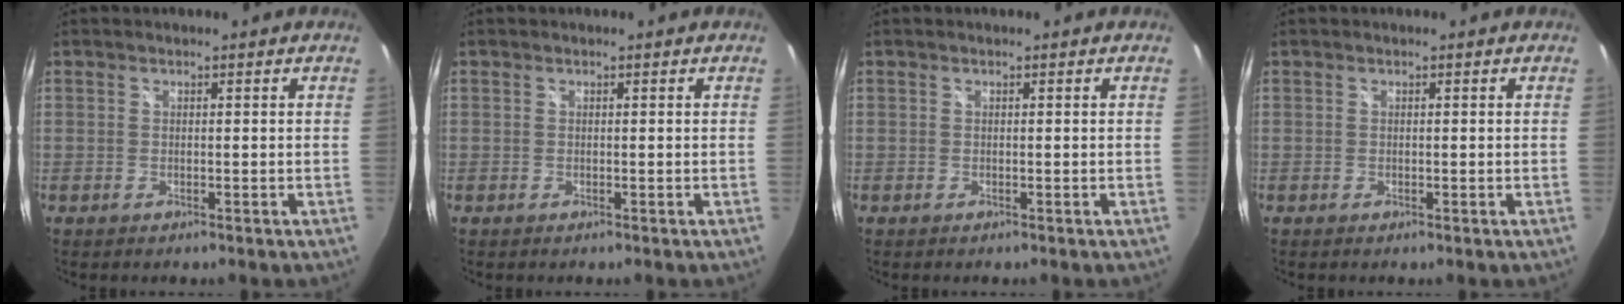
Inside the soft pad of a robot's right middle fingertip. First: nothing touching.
{"total": 0.0}
{"total": 0.0}
{"total": 0.0}